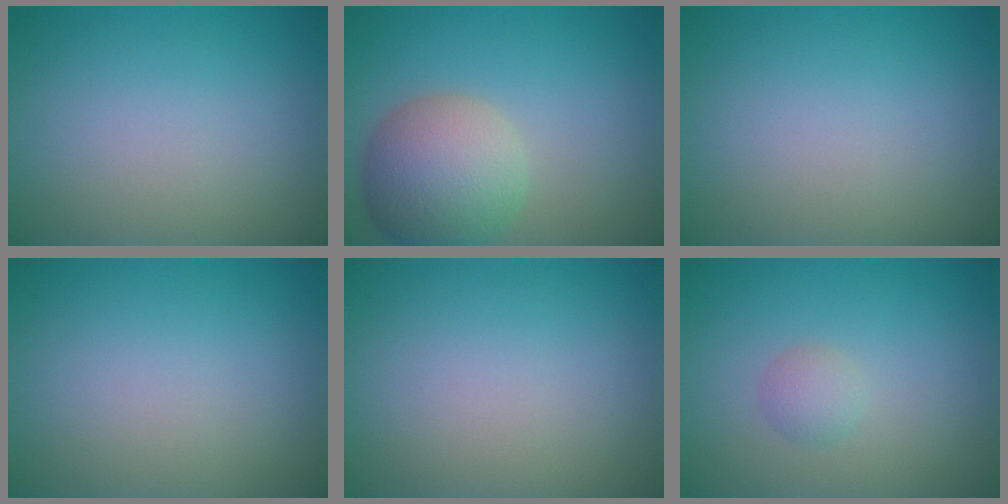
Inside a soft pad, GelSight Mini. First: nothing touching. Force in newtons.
{"total": 7.0, "press": 7.0, "slide": 0.3}
{"total": 0.0}
{"total": 0.0}
{"total": 0.0}
{"total": 1.3, "press": 1.3, "slide": 0.1}